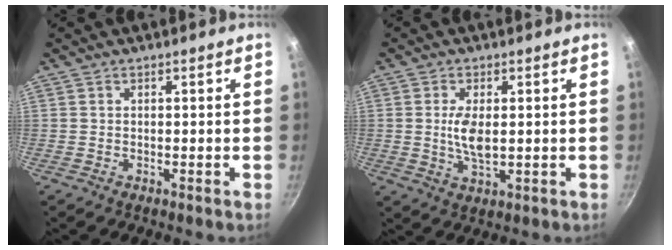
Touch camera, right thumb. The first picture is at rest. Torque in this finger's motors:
{"motor_torque": [0.93, 0.68, 0.73, -0.46, 0.02]}